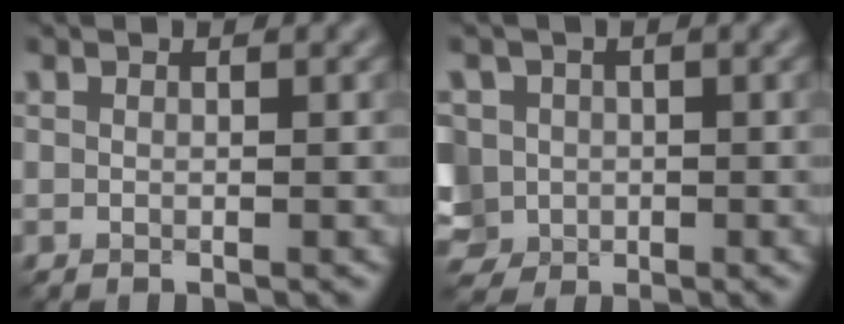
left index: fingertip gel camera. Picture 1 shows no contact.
{"total": 6.3, "force": [-1.2, 5.4, 2.9], "torque": [-0.061, 0.013, -0.041]}